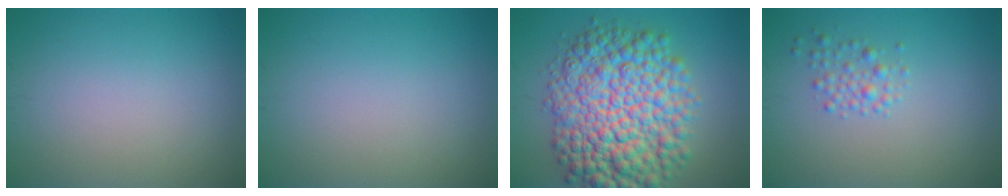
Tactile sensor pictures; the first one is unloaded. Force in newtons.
{"total": 0.0}
{"total": 12.5, "press": 12.5, "slide": 0.2}
{"total": 1.7, "press": 1.7, "slide": 0.1}